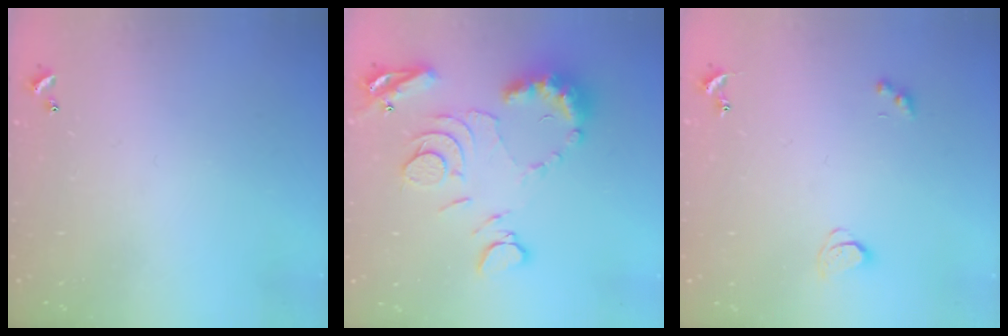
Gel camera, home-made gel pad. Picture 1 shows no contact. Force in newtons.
{"total": 12.8, "press": 12.7, "slide": 1.3}
{"total": 1.7, "press": 1.6, "slide": 0.4}